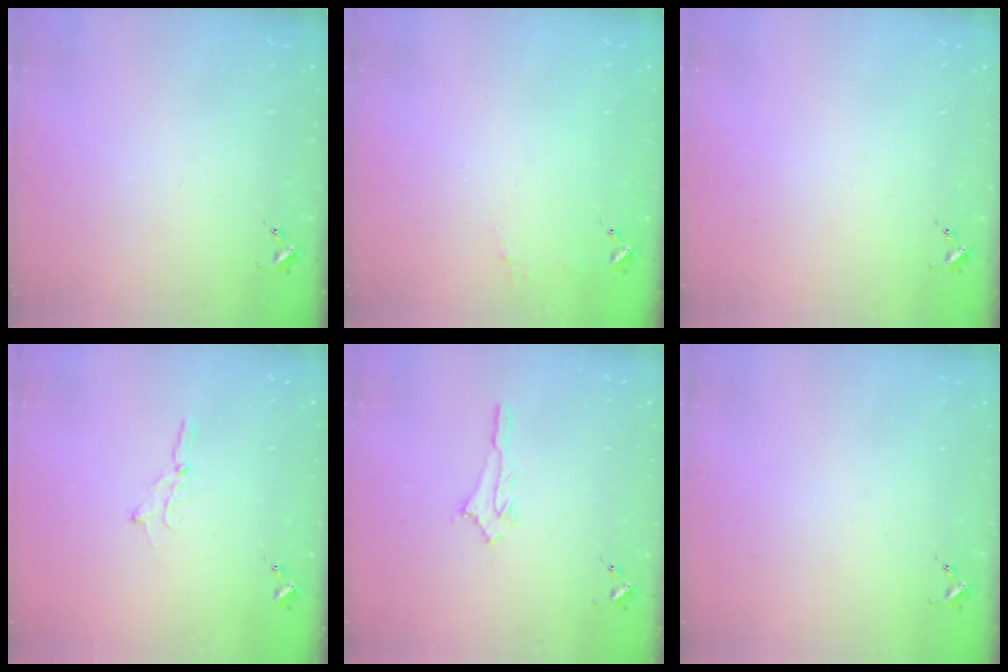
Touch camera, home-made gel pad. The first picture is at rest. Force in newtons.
{"total": 4.8, "press": 4.8, "slide": 0.4}
{"total": 0.0}
{"total": 2.0, "press": 2.0, "slide": 0.2}
{"total": 2.9, "press": 2.9, "slide": 0.2}
{"total": 0.0}